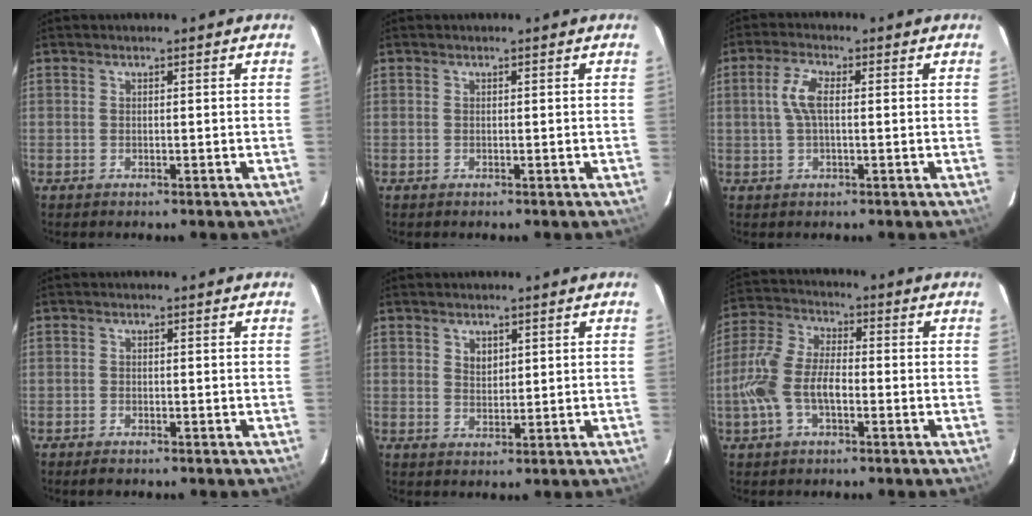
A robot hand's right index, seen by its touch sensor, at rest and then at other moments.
{"total": 0.0}
{"total": 4.7, "force": [0.4, 1.6, 4.4], "torque": [-0.090, 0.008, 0.010]}
{"total": 1.6, "force": [-1.4, 0.6, 0.5], "torque": [-0.015, -0.002, -0.025]}
{"total": 2.5, "force": [1.3, 1.8, 1.2], "torque": [-0.014, 0.003, 0.024]}
{"total": 10.5, "force": [-2.9, 5.2, 8.6], "torque": [-0.191, 0.012, -0.057]}